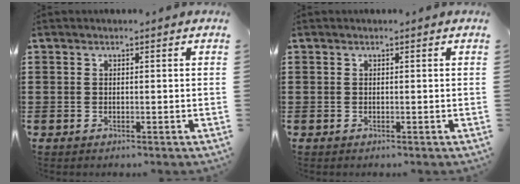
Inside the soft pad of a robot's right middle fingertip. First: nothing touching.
{"total": 0.0}